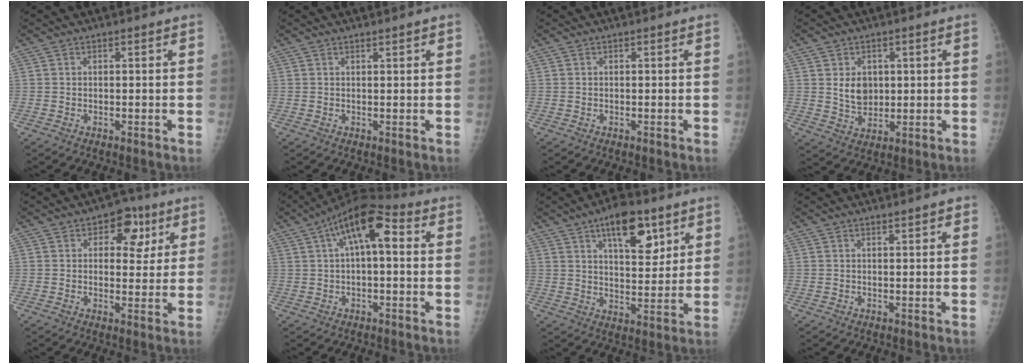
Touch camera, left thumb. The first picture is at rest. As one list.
[{"total": 0.8, "force": [0.5, 0.0, 0.6], "torque": [-0.004, 0.000, 0.007]}, {"total": 0.0}, {"total": 5.9, "force": [1.0, 4.6, 3.6], "torque": [-0.033, -0.011, 0.027]}, {"total": 7.5, "force": [3.0, 5.1, 4.6], "torque": [-0.013, -0.006, 0.033]}, {"total": 11.8, "force": [3.1, 5.0, 10.2], "torque": [-0.160, 0.037, 0.040]}, {"total": 12.2, "force": [6.5, 5.4, 8.7], "torque": [-0.098, -0.033, 0.101]}, {"total": 1.4, "force": [0.9, 0.3, 1.1], "torque": [-0.010, -0.002, 0.010]}]